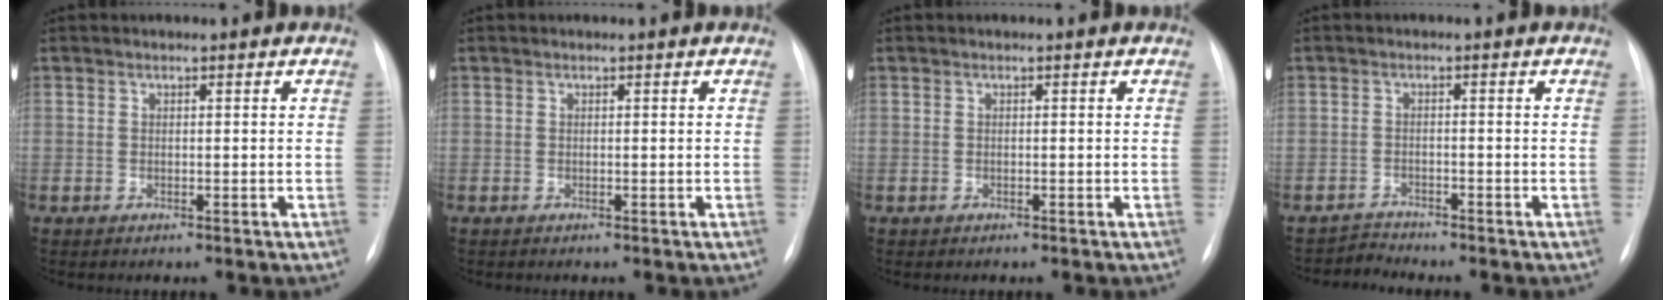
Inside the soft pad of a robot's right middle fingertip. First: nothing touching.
{"total": 0.0}
{"total": 0.0}
{"total": 2.3, "force": [-1.9, -0.3, -1.3], "torque": [0.030, -0.014, -0.035]}